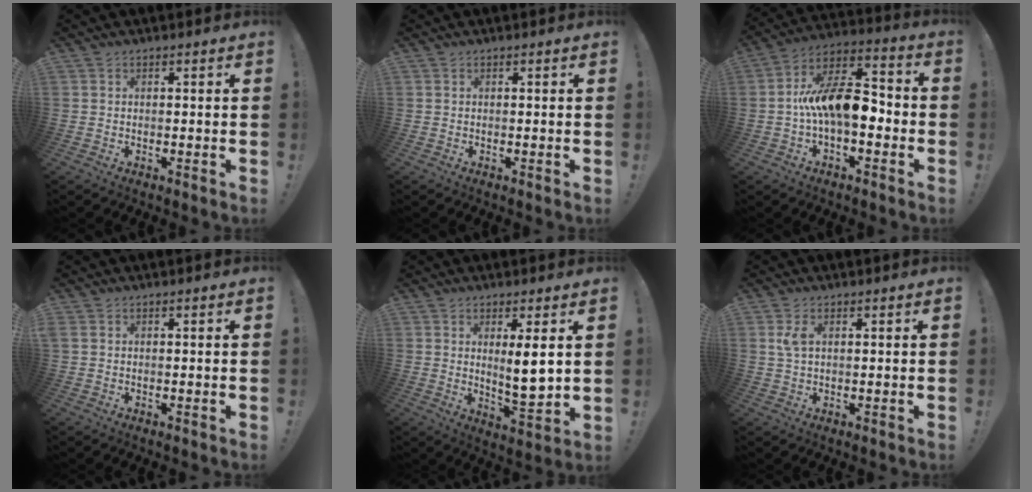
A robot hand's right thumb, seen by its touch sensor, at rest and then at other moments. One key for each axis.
{"total": 0.0}
{"total": 15.7, "fx": -1.6, "fy": 7.9, "fz": 13.5, "tx": -0.240, "ty": 0.010, "tz": -0.025}
{"total": 0.7, "fx": 0.2, "fy": -0.1, "fz": 0.6, "tx": -0.012, "ty": -0.001, "tz": 0.003}
{"total": 8.7, "fx": 2.8, "fy": 1.1, "fz": 8.2, "tx": -0.112, "ty": -0.026, "tz": 0.043}
{"total": 3.7, "fx": 1.1, "fy": 1.7, "fz": 3.1, "tx": -0.061, "ty": -0.001, "tz": 0.016}